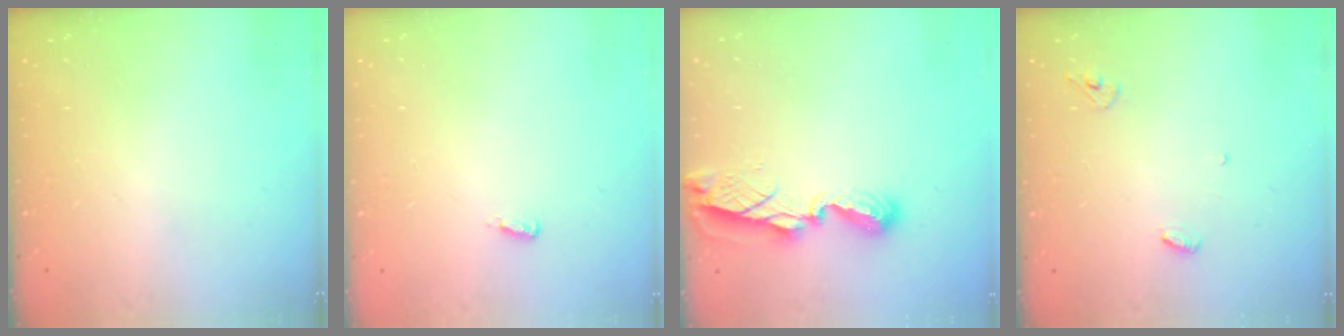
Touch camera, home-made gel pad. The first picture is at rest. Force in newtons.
{"total": 4.4, "press": 2.2, "slide": 3.9}
{"total": 8.3, "press": 8.3, "slide": 0.7}
{"total": 3.7, "press": 3.6, "slide": 0.3}